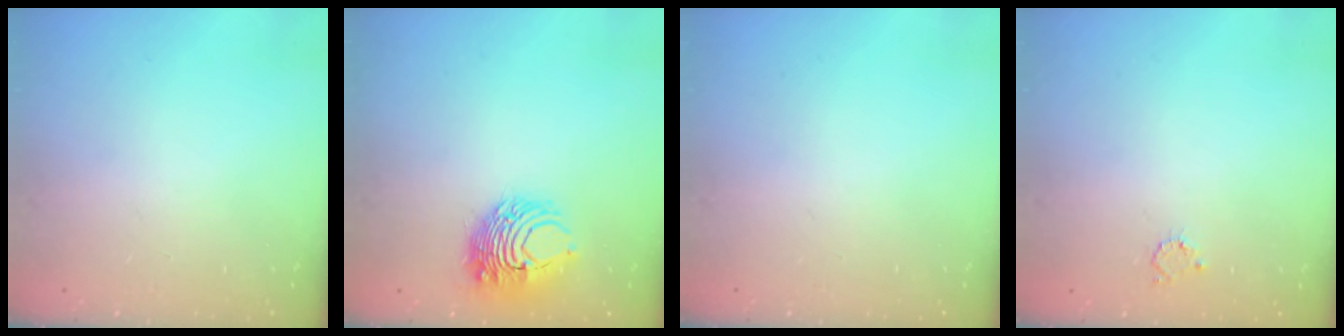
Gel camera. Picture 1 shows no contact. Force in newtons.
{"total": 9.4, "press": 9.3, "slide": 0.9}
{"total": 0.0}
{"total": 2.6, "press": 2.6, "slide": 0.4}